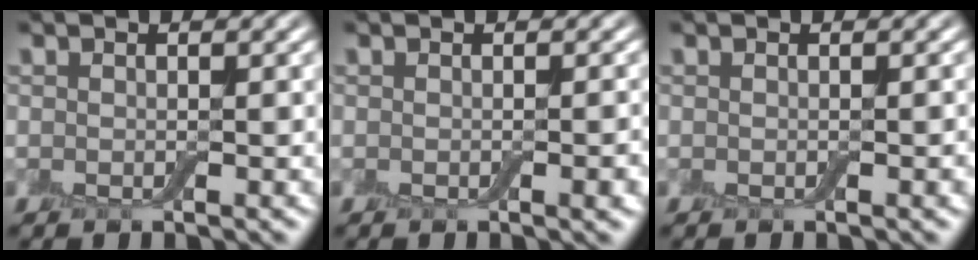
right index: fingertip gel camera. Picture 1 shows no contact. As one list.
[{"total": 1.3, "force": [-0.3, 0.2, 1.3], "torque": [-0.015, -0.001, -0.003]}, {"total": 0.6, "force": [-0.2, 0.1, 0.6], "torque": [-0.007, 0.001, -0.001]}]